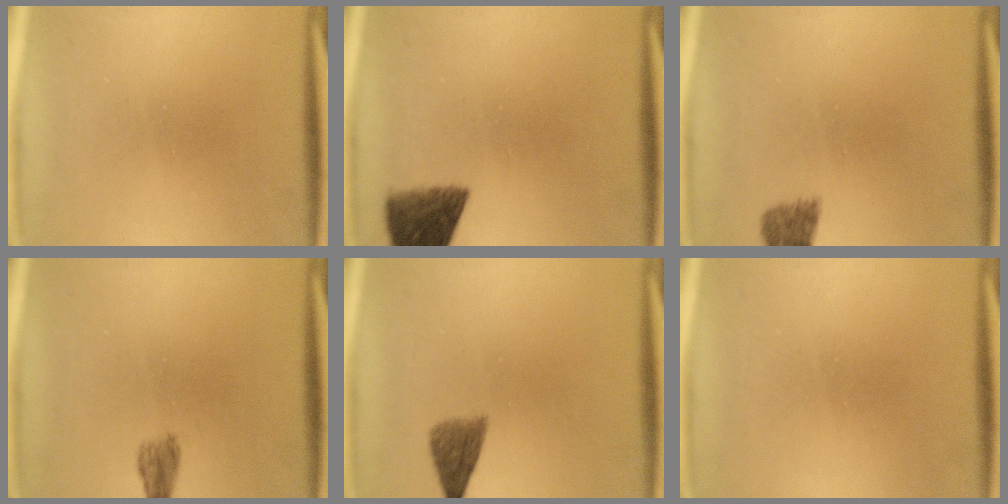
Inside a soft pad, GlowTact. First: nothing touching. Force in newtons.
{"total": 7.4}
{"total": 1.9}
{"total": 1.6}
{"total": 4.3}
{"total": 1.6}